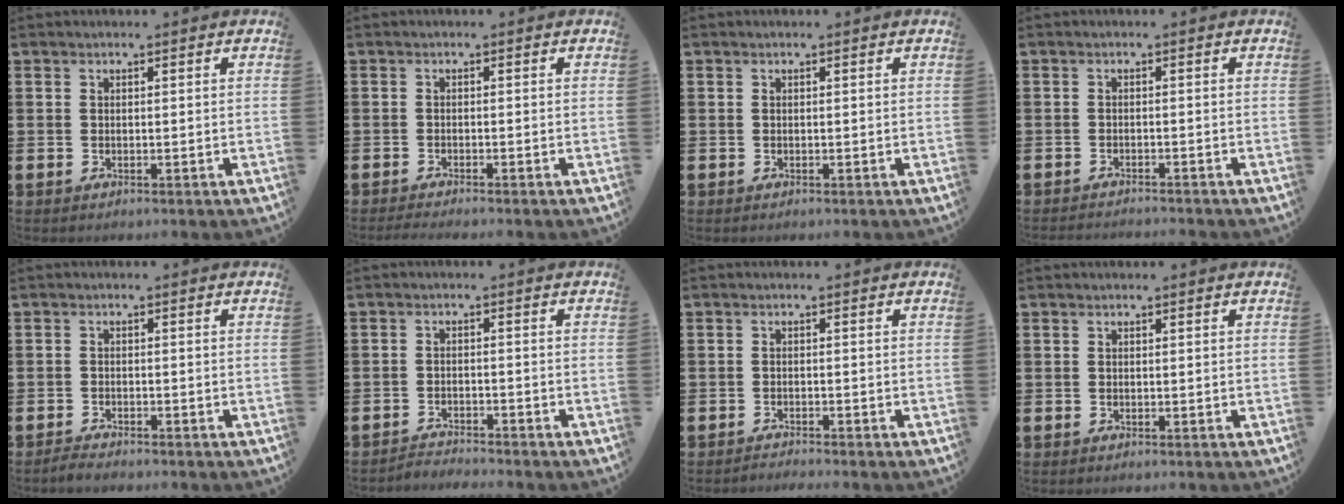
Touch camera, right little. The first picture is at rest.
{"total": 0.9, "force": [-0.7, -0.1, 0.5], "torque": [-0.007, -0.002, -0.015]}
{"total": 0.0}
{"total": 1.0, "force": [-1.0, -0.1, 0.0], "torque": [-0.001, 0.001, -0.020]}
{"total": 1.2, "force": [-1.2, 0.1, 0.2], "torque": [-0.006, 0.001, -0.024]}
{"total": 2.1, "force": [-2.0, -0.2, -0.2], "torque": [0.000, 0.003, -0.045]}
{"total": 1.0, "force": [-1.0, -0.2, 0.0], "torque": [-0.001, 0.001, -0.020]}
{"total": 0.0}